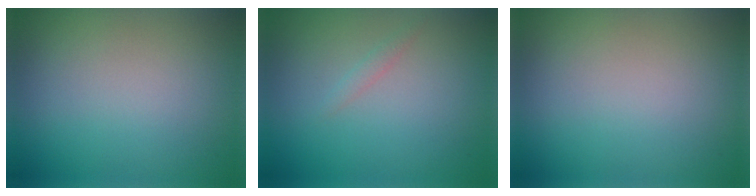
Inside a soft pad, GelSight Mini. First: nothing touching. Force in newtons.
{"total": 0.7, "press": 0.7, "slide": 0.1}
{"total": 0.0}